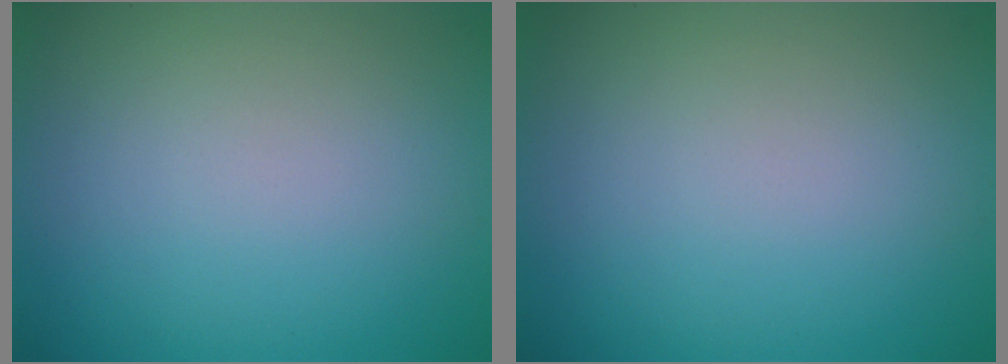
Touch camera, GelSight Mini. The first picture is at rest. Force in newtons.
{"total": 0.0}